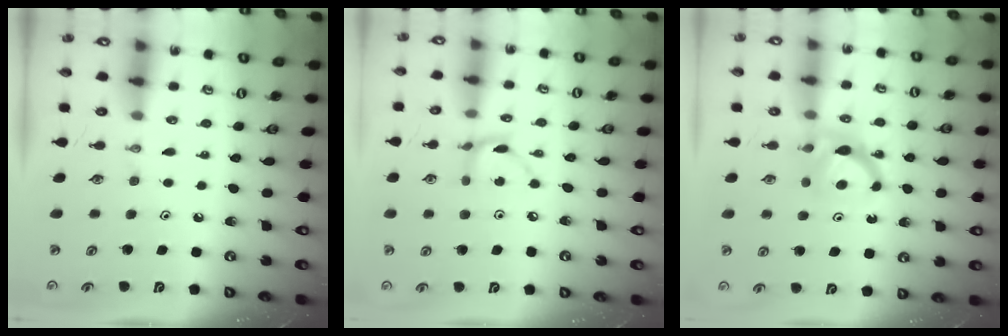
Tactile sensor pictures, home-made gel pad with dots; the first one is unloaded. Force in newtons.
{"total": 5.1, "press": 5.1, "slide": 0.2}
{"total": 7.5, "press": 7.5, "slide": 0.5}